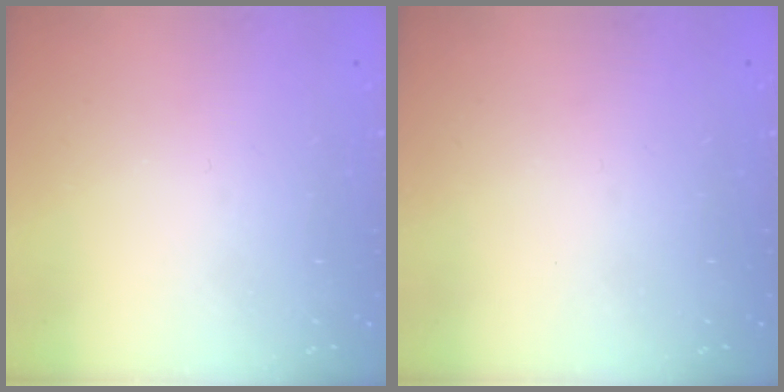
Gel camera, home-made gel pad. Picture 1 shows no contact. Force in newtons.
{"total": 0.0}